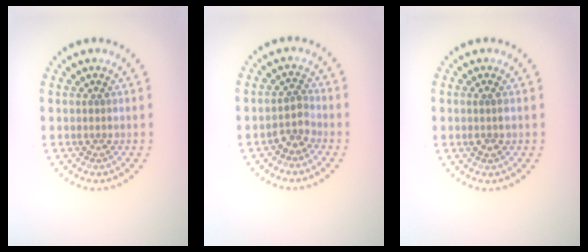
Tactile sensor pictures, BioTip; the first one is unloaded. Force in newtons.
{"total": 1.7, "press": 1.3, "slide": 1.1}
{"total": 1.2, "press": 1.1, "slide": 0.6}